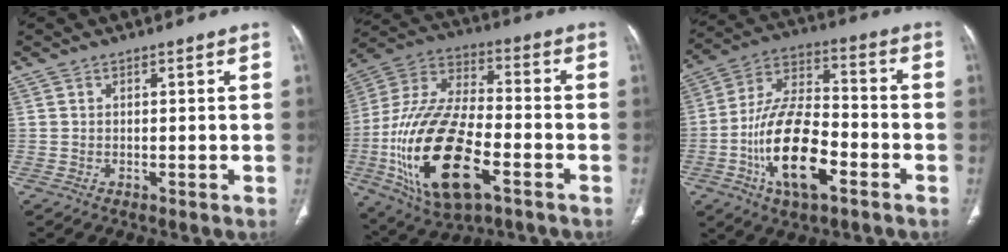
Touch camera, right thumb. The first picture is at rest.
{"total": 25.3, "force": [-8.3, 11.7, 20.9], "torque": [-0.439, 0.013, -0.141]}
{"total": 17.9, "force": [-6.5, 8.3, 14.5], "torque": [-0.261, 0.036, -0.115]}